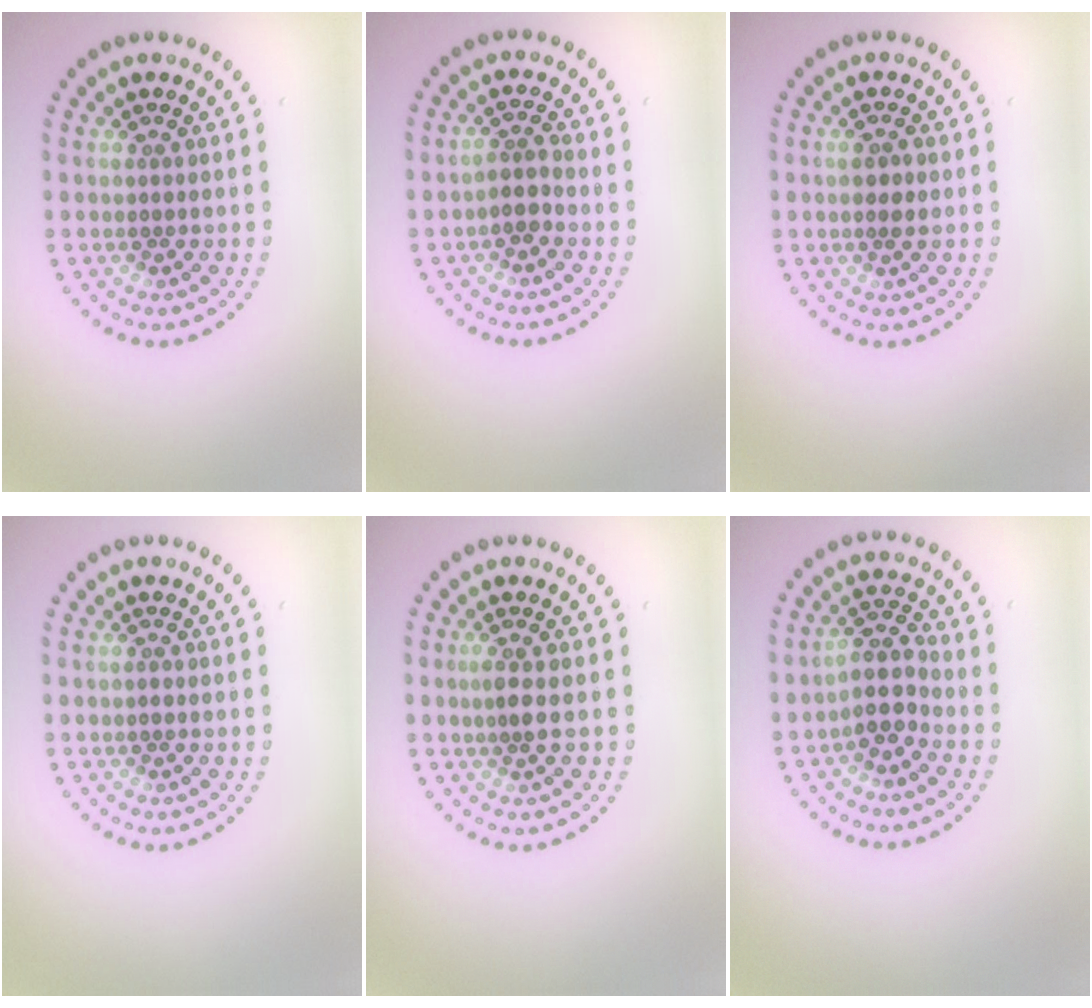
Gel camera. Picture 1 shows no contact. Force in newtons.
{"total": 1.7, "press": 1.4, "slide": 0.9}
{"total": 1.5, "press": 1.4, "slide": 0.3}
{"total": 0.5, "press": 0.5, "slide": 0.1}
{"total": 1.6, "press": 1.3, "slide": 1.0}
{"total": 2.7, "press": 2.2, "slide": 1.6}